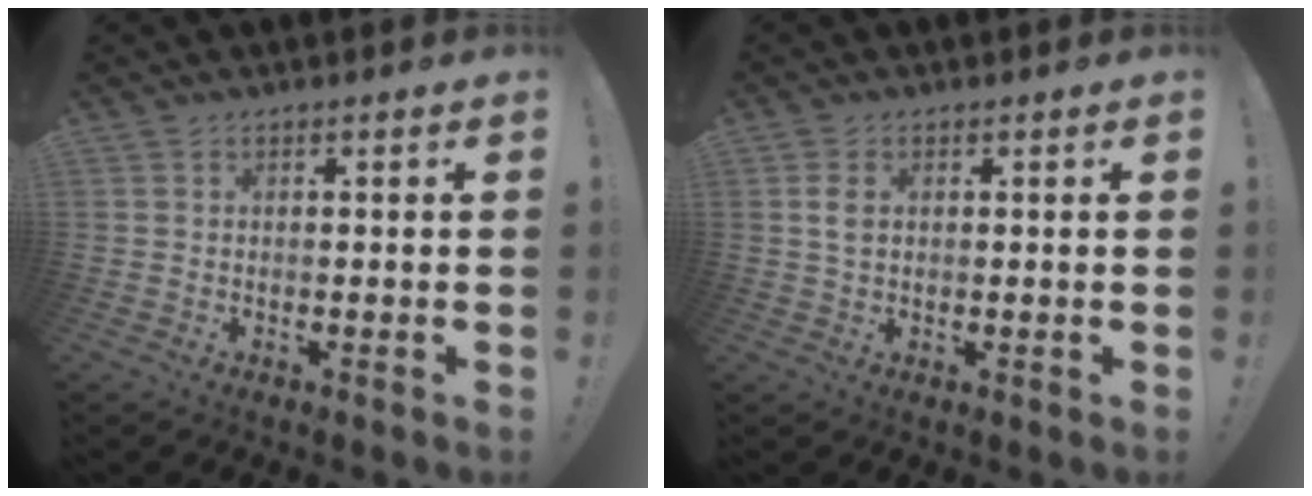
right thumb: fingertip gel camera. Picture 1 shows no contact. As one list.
[{"total": 3.3, "force": [0.8, 1.9, 2.5], "torque": [-0.040, 0.003, 0.012]}]